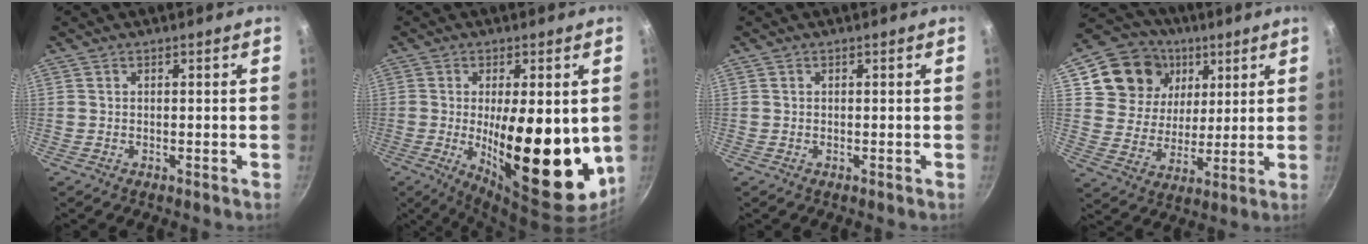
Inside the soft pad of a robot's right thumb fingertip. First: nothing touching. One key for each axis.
{"total": 20.2, "fx": -1.2, "fy": 7.4, "fz": 18.8, "tx": -0.254, "ty": -0.026, "tz": -0.009}
{"total": 0.0}
{"total": 16.0, "fx": 6.6, "fy": 13.0, "fz": 6.4, "tx": -0.087, "ty": -0.015, "tz": 0.117}